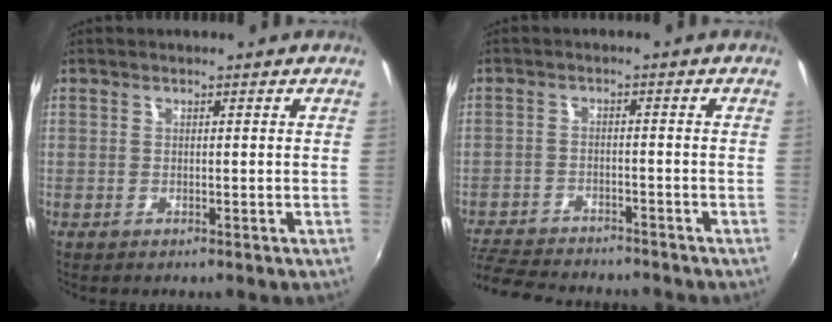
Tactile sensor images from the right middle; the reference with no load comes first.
{"total": 12.0, "force": [-10.8, 3.0, 4.2], "torque": [-0.114, -0.014, -0.177]}